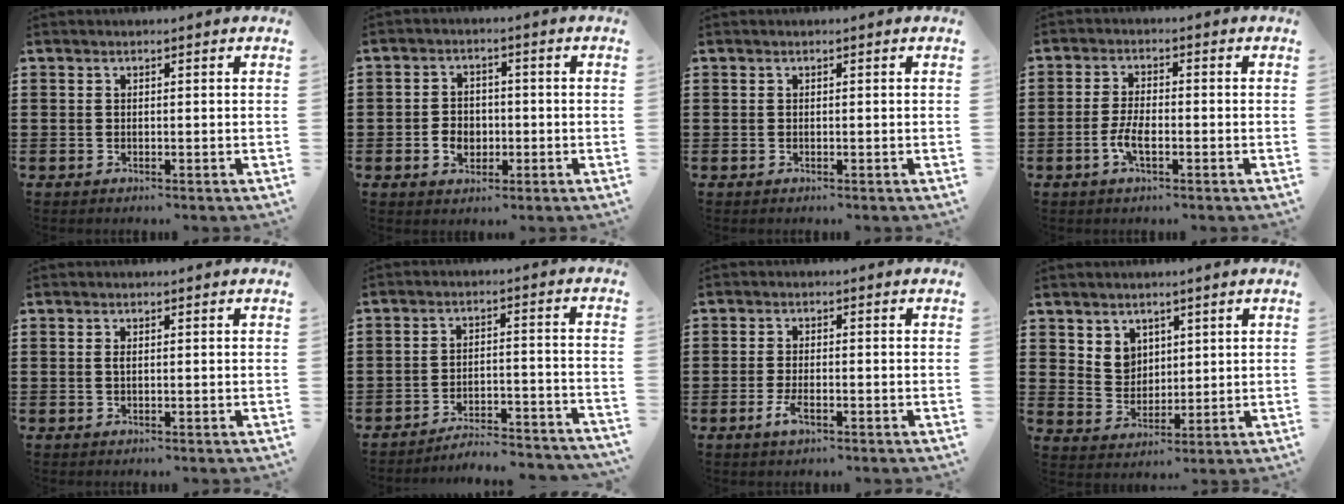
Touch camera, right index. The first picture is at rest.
{"total": 3.7, "force": [-1.1, 2.9, 2.2], "torque": [-0.048, 0.004, -0.021]}
{"total": 0.0}
{"total": 3.9, "force": [-1.5, 1.2, 3.4], "torque": [-0.079, -0.007, -0.031]}
{"total": 0.7, "force": [0.1, 0.2, 0.7], "torque": [-0.015, -0.002, 0.001]}
{"total": 5.0, "force": [-4.9, 0.1, 1.0], "torque": [-0.020, 0.002, -0.100]}
{"total": 3.0, "force": [-1.4, 0.8, 2.4], "torque": [-0.056, -0.008, -0.029]}
{"total": 4.9, "force": [3.1, 3.8, 0.8], "torque": [-0.027, 0.003, 0.057]}